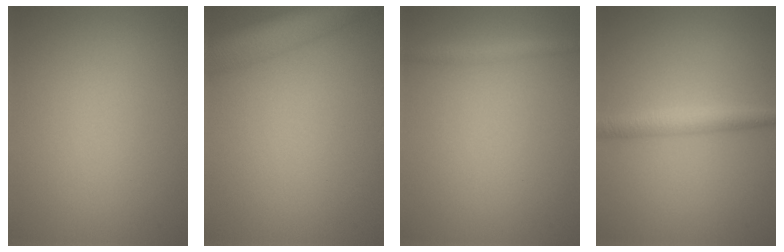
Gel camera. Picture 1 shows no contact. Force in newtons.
{"total": 6.7, "press": 6.7, "slide": 0.3}
{"total": 1.5, "press": 1.5, "slide": 0.0}
{"total": 2.5, "press": 2.5, "slide": 0.1}